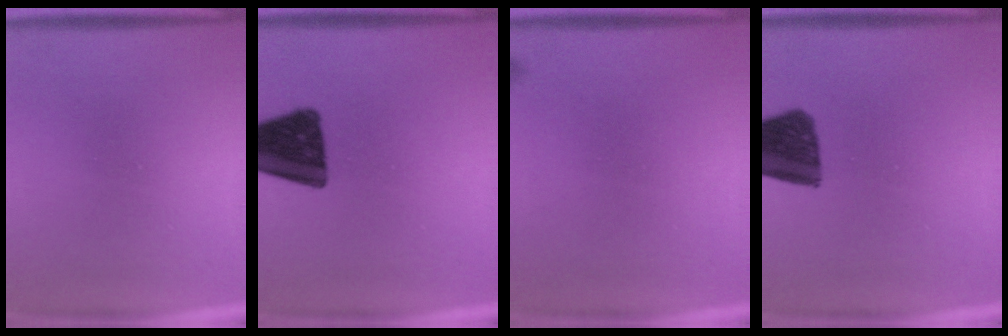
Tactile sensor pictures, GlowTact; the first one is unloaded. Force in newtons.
{"total": 17.2}
{"total": 0.6}
{"total": 11.8}